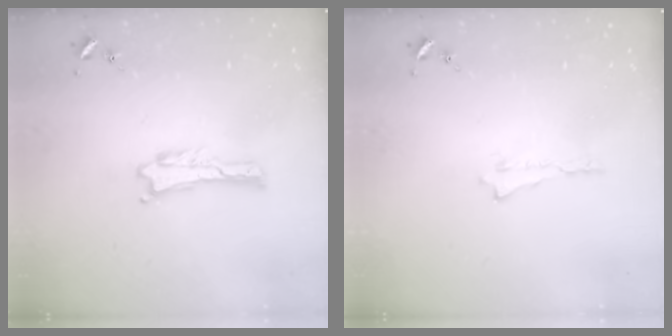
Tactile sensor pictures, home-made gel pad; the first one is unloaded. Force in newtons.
{"total": 0.0}